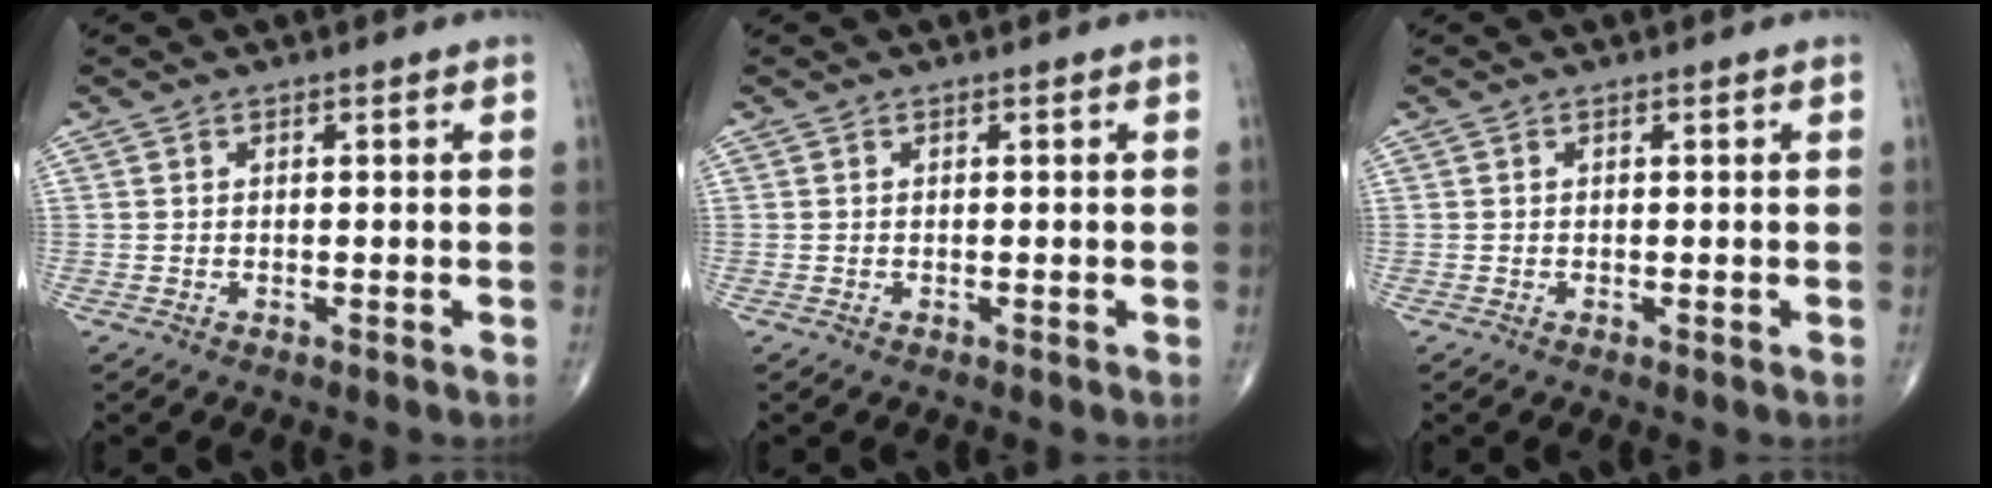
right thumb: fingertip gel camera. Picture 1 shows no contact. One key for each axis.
{"total": 0.0}
{"total": 0.0}